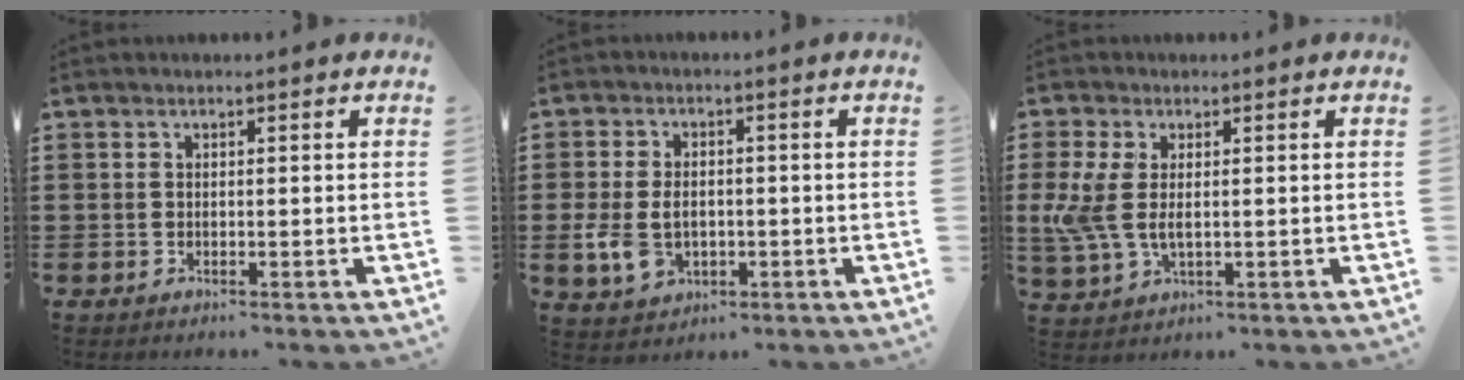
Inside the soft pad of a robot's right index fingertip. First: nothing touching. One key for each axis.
{"total": 5.4, "fx": -1.0, "fy": 4.0, "fz": 3.5, "tx": -0.080, "ty": 0.006, "tz": -0.021}
{"total": 5.6, "fx": 0.2, "fy": 3.0, "fz": 4.7, "tx": -0.120, "ty": -0.003, "tz": -0.001}